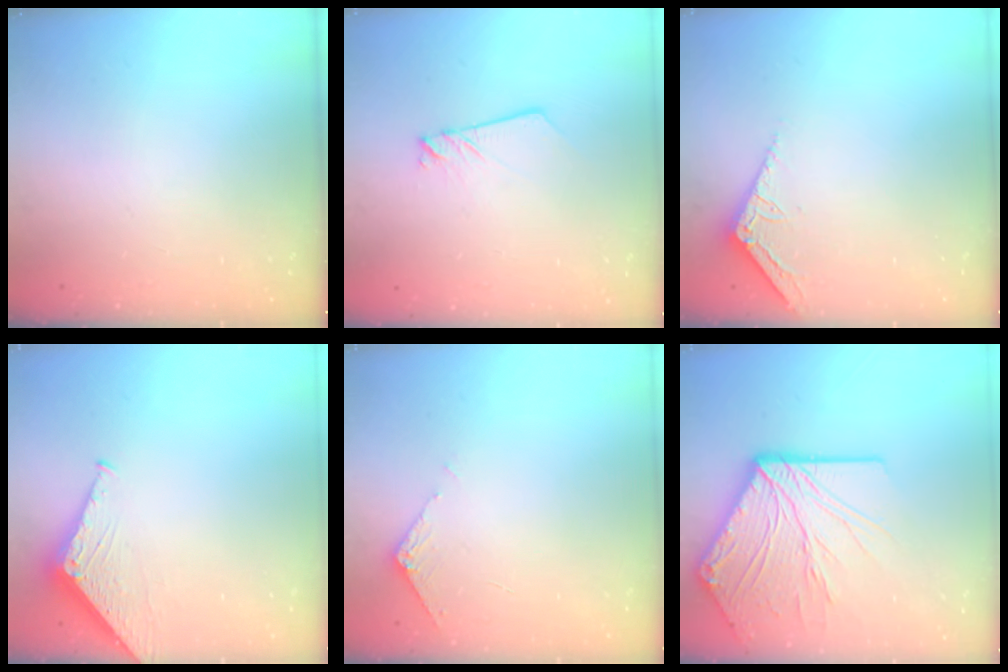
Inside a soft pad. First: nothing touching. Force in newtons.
{"total": 2.4, "press": 2.4, "slide": 0.2}
{"total": 3.6, "press": 3.6, "slide": 0.4}
{"total": 3.8, "press": 3.7, "slide": 0.5}
{"total": 5.9, "press": 5.8, "slide": 0.7}
{"total": 22.4, "press": 22.3, "slide": 2.8}